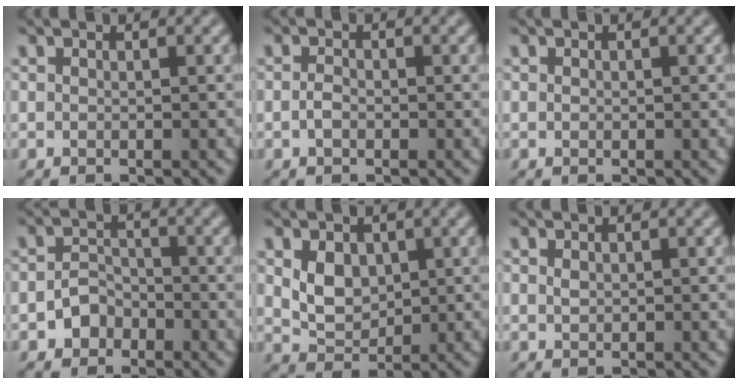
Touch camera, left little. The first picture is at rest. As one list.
[{"total": 1.2, "force": [-0.5, 0.8, 0.8], "torque": [-0.021, 0.002, -0.013]}, {"total": 0.0}, {"total": 2.3, "force": [-1.4, 1.7, 0.8], "torque": [-0.010, 0.008, -0.028]}, {"total": 3.4, "force": [0.6, 2.6, 2.2], "torque": [-0.048, -0.003, 0.011]}, {"total": 0.6, "force": [0.0, 0.4, 0.4], "torque": [-0.013, 0.000, 0.002]}]